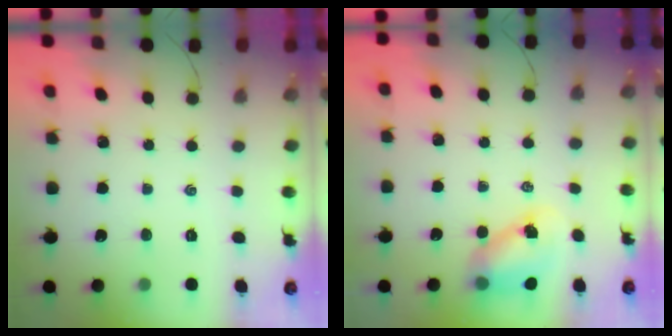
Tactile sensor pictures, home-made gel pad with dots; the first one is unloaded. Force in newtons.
{"total": 6.8, "press": 6.7, "slide": 1.1}